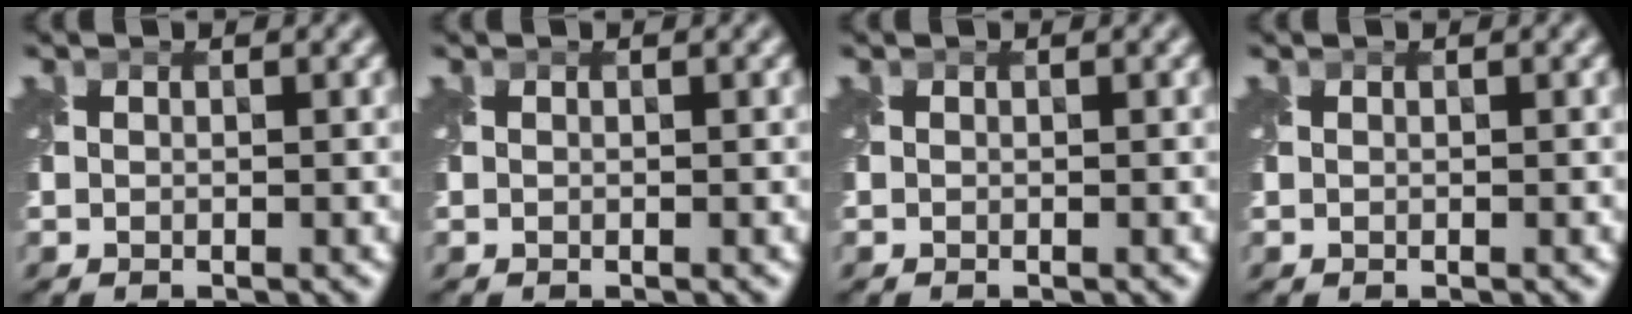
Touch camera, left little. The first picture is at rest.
{"total": 0.0}
{"total": 0.0}
{"total": 0.0}